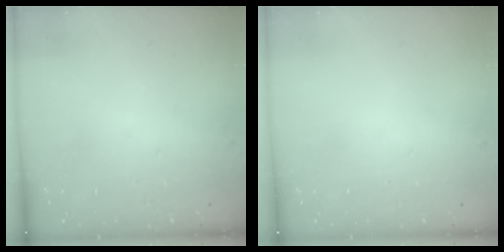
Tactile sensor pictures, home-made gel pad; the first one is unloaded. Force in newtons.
{"total": 0.0}